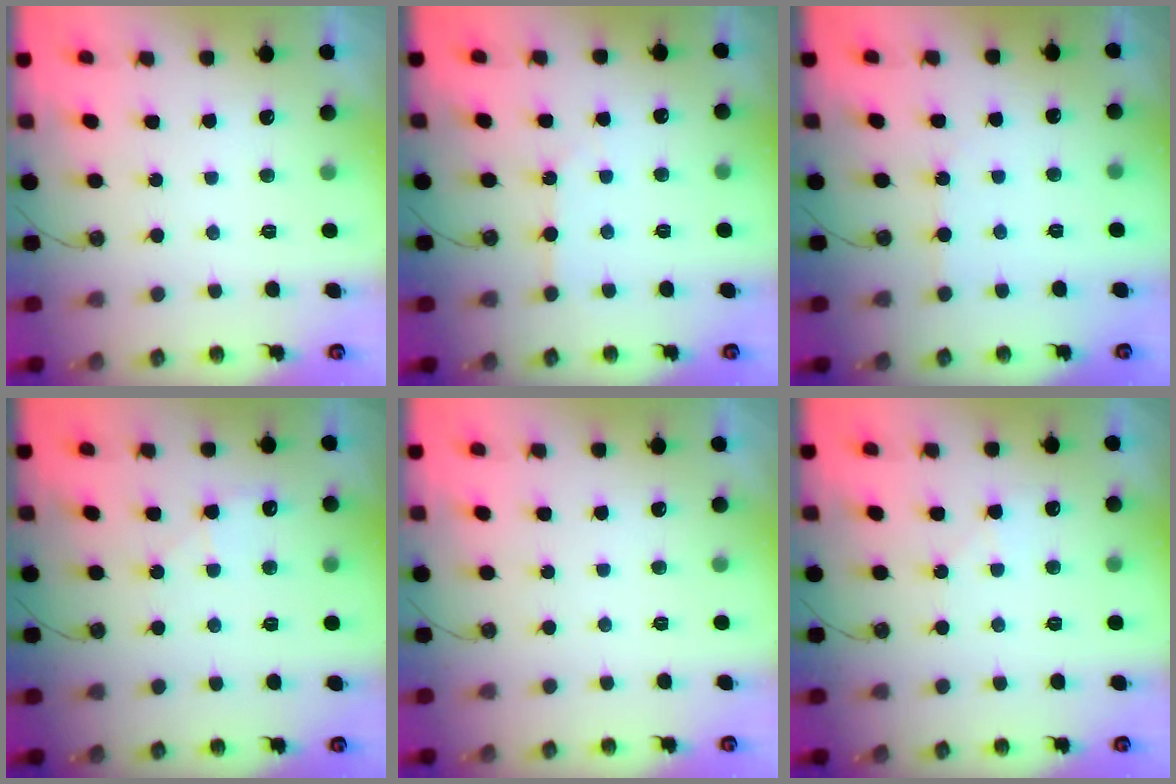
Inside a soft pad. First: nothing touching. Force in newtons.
{"total": 3.3, "press": 3.3, "slide": 0.5}
{"total": 2.3, "press": 2.3, "slide": 0.4}
{"total": 4.6, "press": 4.5, "slide": 0.7}
{"total": 0.0}
{"total": 5.7, "press": 5.7, "slide": 0.8}